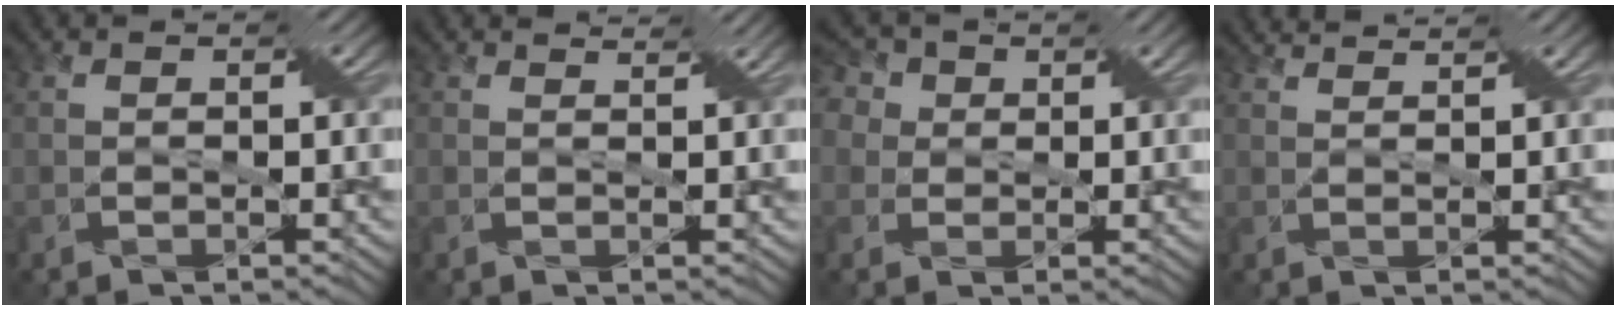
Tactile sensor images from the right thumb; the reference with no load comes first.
{"total": 1.7, "force": [1.6, 0.0, 0.6], "torque": [-0.017, 0.002, 0.020]}
{"total": 8.4, "force": [4.3, 6.1, 4.0], "torque": [-0.120, 0.035, 0.051]}
{"total": 3.2, "force": [3.0, -0.3, 0.9], "torque": [-0.032, 0.002, 0.044]}